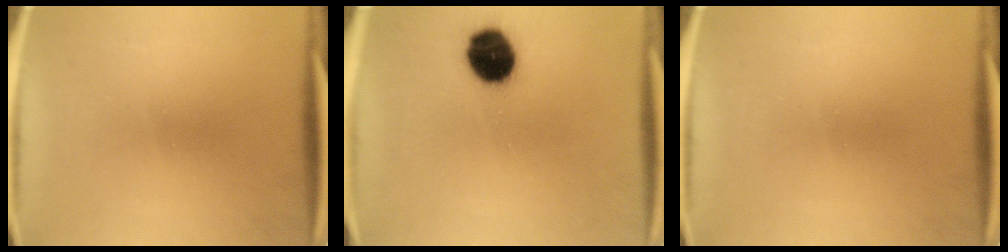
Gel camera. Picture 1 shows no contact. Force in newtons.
{"total": 11.9}
{"total": 0.0}